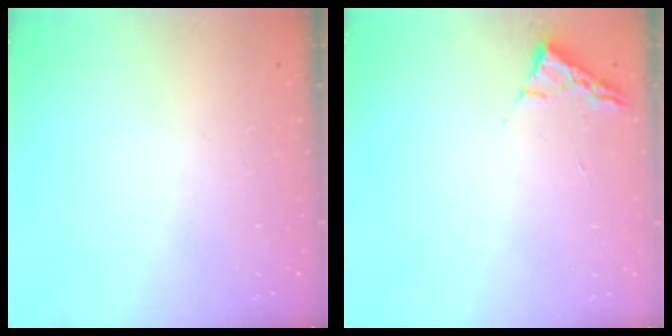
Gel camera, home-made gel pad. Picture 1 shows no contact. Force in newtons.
{"total": 3.0, "press": 2.9, "slide": 0.4}